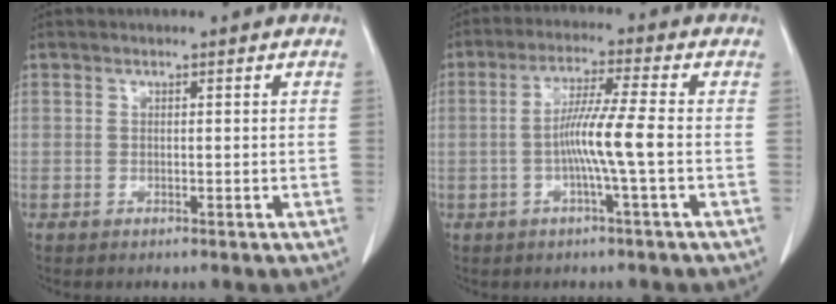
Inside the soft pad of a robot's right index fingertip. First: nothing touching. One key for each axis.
{"total": 7.1, "fx": -1.3, "fy": -1.0, "fz": 6.9, "tx": -0.134, "ty": 0.002, "tz": -0.027}